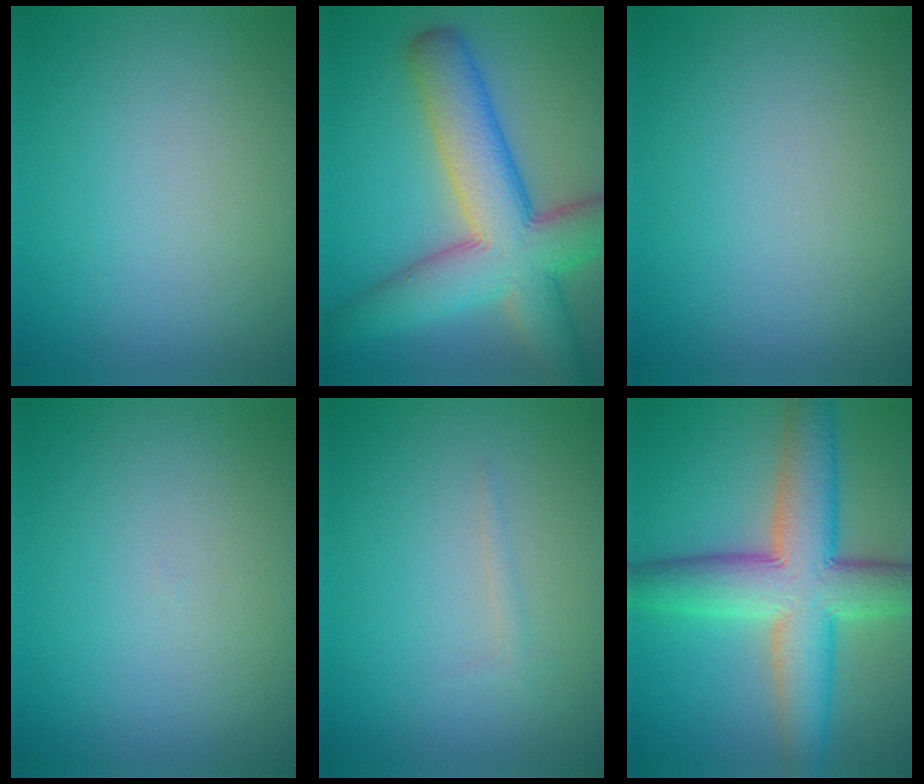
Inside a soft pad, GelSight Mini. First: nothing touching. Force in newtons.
{"total": 10.3, "press": 10.3, "slide": 0.4}
{"total": 0.0}
{"total": 0.0}
{"total": 0.6, "press": 0.6, "slide": 0.0}
{"total": 9.5, "press": 9.5, "slide": 0.6}